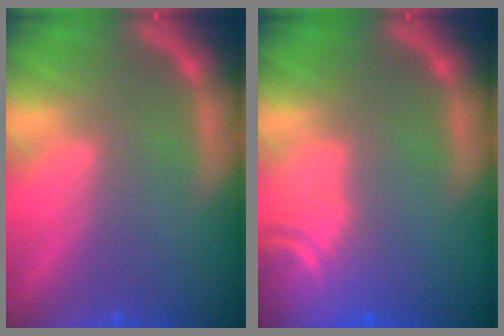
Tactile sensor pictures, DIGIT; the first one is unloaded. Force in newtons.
{"total": 8.6}